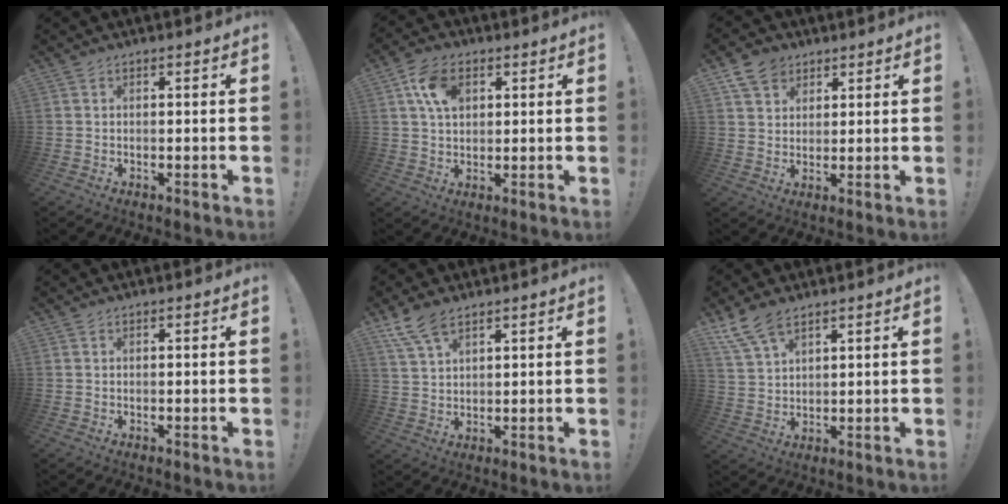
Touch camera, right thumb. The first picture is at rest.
{"total": 9.1, "force": [3.2, 6.3, 5.7], "torque": [-0.102, 0.008, 0.065]}
{"total": 7.6, "force": [4.6, 5.6, 2.2], "torque": [-0.040, -0.019, 0.092]}
{"total": 0.0}
{"total": 7.7, "force": [5.4, 3.3, 4.4], "torque": [-0.095, -0.016, 0.106]}
{"total": 8.6, "force": [6.3, 3.9, 4.4], "torque": [-0.091, -0.025, 0.125]}